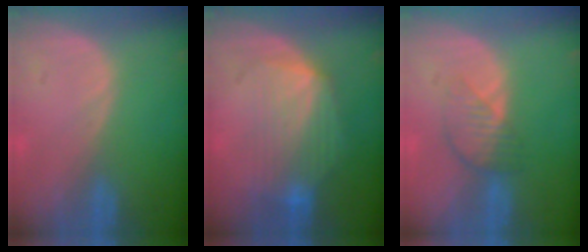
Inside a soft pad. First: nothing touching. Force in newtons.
{"total": 7.5, "press": 7.4, "slide": 1.2}
{"total": 3.9, "press": 3.6, "slide": 1.6}